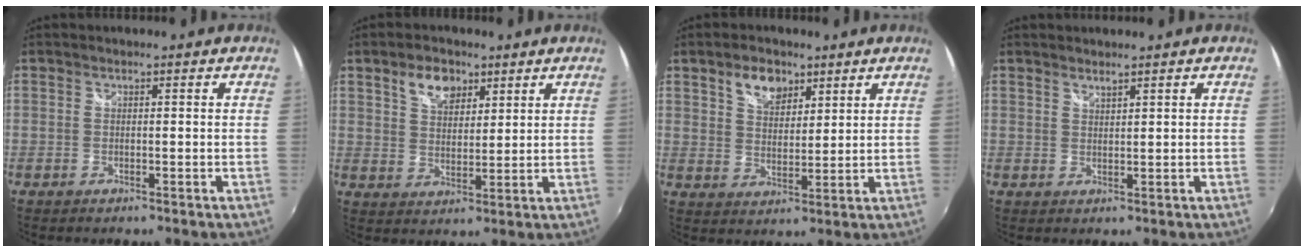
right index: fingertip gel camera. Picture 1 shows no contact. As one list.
[{"total": 6.6, "force": [3.8, 4.0, 3.5], "torque": [-0.054, 0.011, 0.068]}, {"total": 6.5, "force": [4.0, 3.9, 3.4], "torque": [-0.051, 0.009, 0.072]}, {"total": 1.4, "force": [1.4, 0.1, 0.4], "torque": [-0.005, 0.000, 0.023]}]